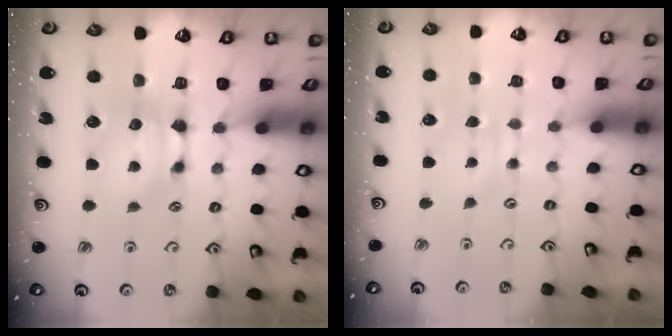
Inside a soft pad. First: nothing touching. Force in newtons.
{"total": 3.0, "press": 2.9, "slide": 0.3}